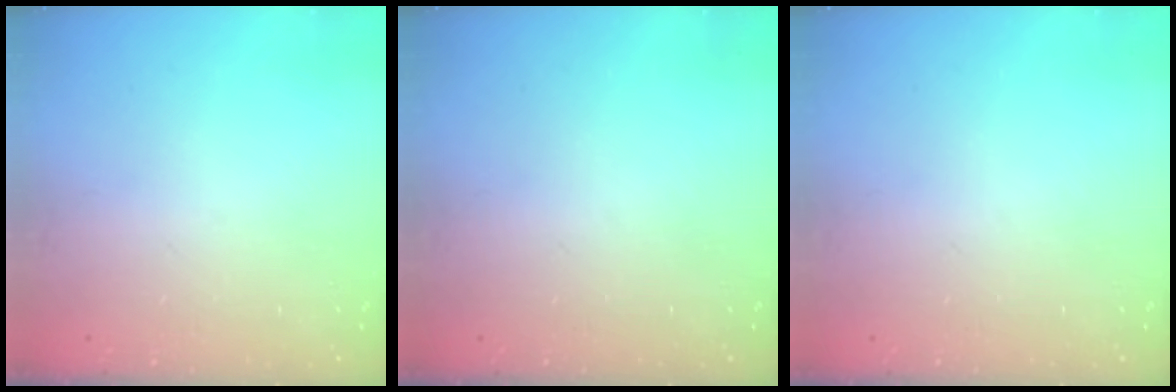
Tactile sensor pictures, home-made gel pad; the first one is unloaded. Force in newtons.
{"total": 0.0}
{"total": 0.0}